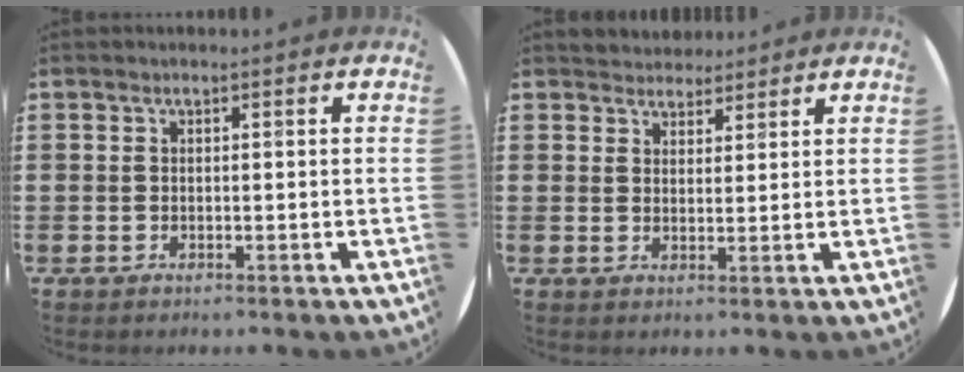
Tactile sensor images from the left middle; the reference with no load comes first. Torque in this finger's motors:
{"motor_torque": [0.64, -0.51, 0.00, 0.04]}